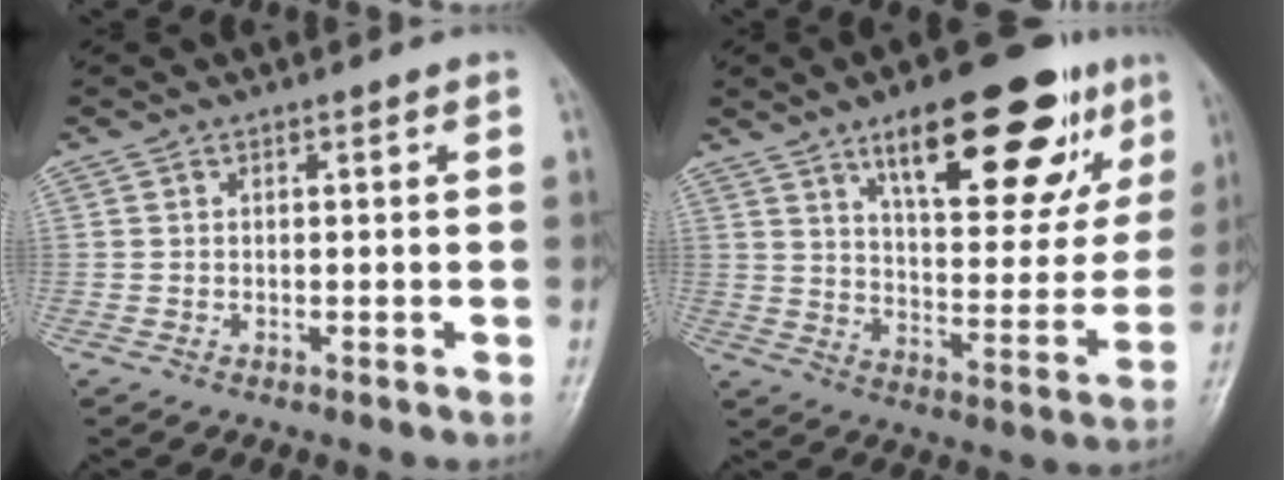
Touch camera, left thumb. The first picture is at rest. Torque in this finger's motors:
{"motor_torque": [2.31, 1.63, 1.66, -1.11, 0.47]}